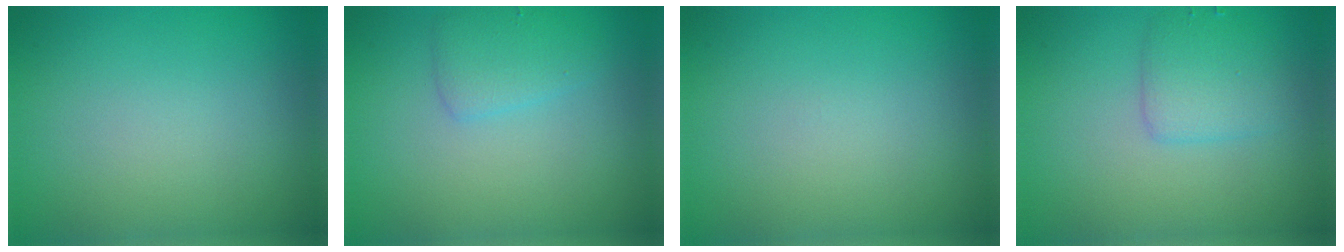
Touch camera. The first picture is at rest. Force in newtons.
{"total": 2.1, "press": 2.1, "slide": 0.1}
{"total": 0.0}
{"total": 2.6, "press": 2.6, "slide": 0.0}